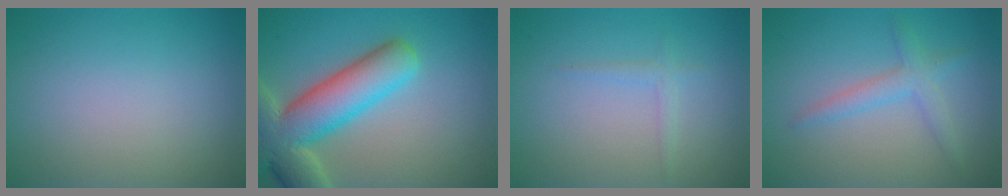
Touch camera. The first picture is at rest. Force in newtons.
{"total": 10.0, "press": 9.9, "slide": 1.0}
{"total": 1.0, "press": 1.0, "slide": 0.1}
{"total": 2.4, "press": 2.4, "slide": 0.3}